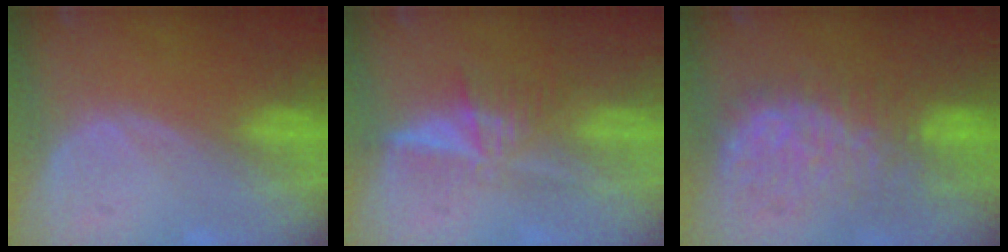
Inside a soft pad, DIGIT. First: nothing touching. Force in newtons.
{"total": 5.3, "press": 5.2, "slide": 1.2}
{"total": 10.3, "press": 9.4, "slide": 4.3}